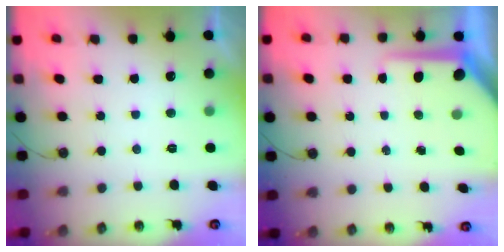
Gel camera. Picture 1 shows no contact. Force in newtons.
{"total": 8.7, "press": 8.7, "slide": 0.8}